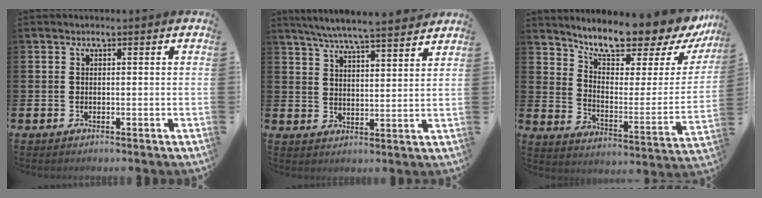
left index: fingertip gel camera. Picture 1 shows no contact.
{"total": 6.4, "force": [6.1, -0.1, 2.0], "torque": [-0.055, -0.037, 0.106]}
{"total": 9.8, "force": [9.0, 1.8, 3.4], "torque": [-0.082, -0.074, 0.149]}